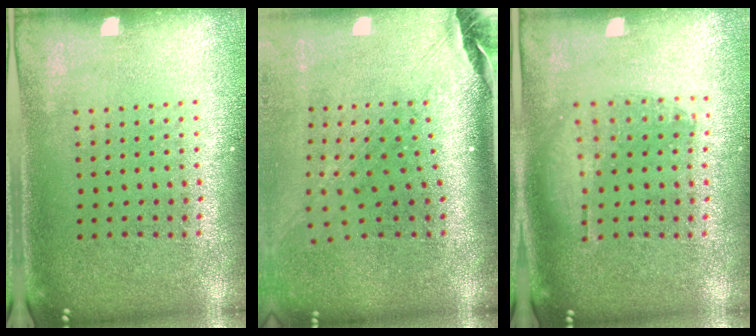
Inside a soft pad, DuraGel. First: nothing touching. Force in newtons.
{"total": 2.7, "press": 1.9, "slide": 1.9}
{"total": 1.2, "press": 1.1, "slide": 0.4}